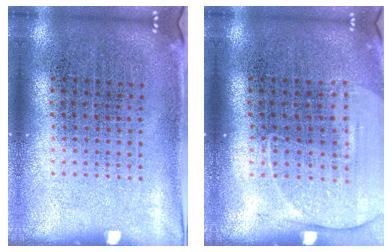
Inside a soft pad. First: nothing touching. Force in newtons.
{"total": 1.4, "press": 1.3, "slide": 0.4}